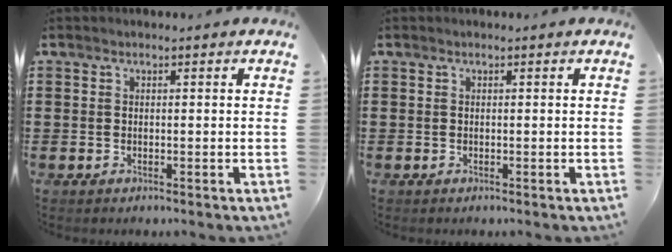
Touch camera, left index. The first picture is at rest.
{"total": 0.0}